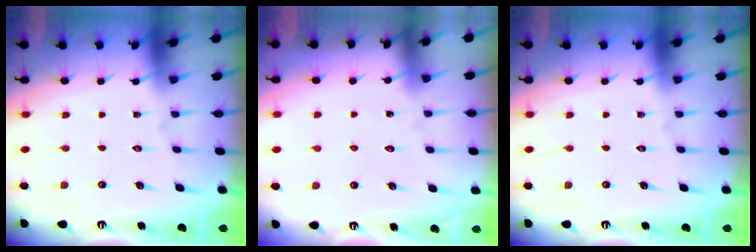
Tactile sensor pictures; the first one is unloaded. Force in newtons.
{"total": 4.8, "press": 4.8, "slide": 0.5}
{"total": 0.0}